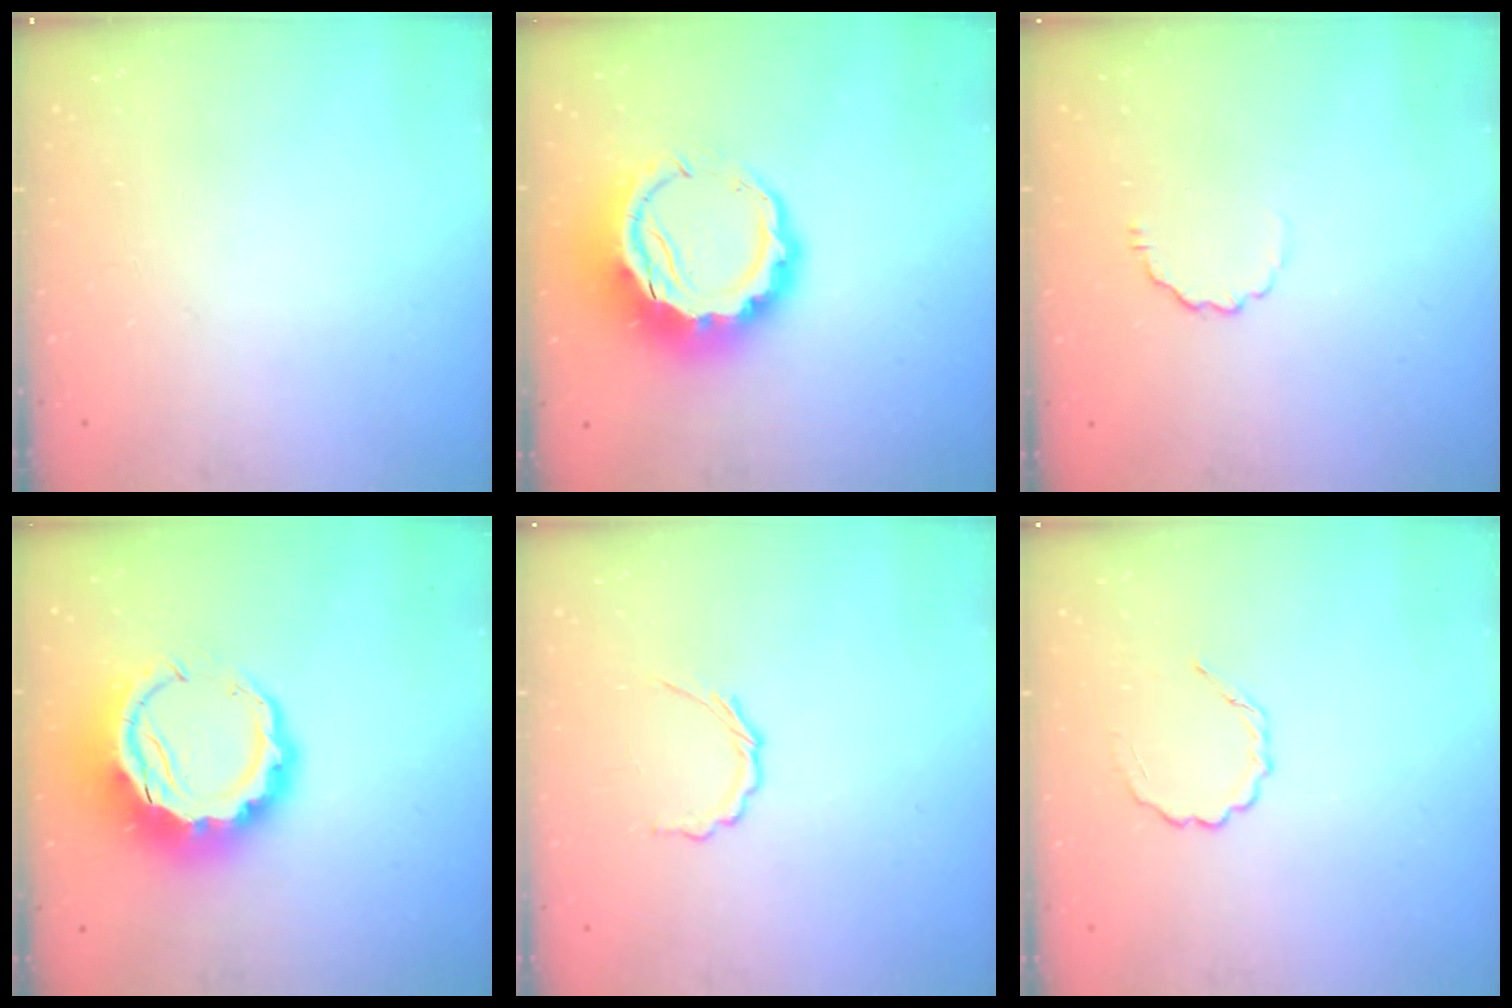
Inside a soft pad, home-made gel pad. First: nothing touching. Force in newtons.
{"total": 13.1, "press": 12.8, "slide": 2.8}
{"total": 3.9, "press": 3.6, "slide": 1.5}
{"total": 13.1, "press": 12.8, "slide": 2.8}
{"total": 2.4, "press": 2.3, "slide": 0.9}
{"total": 2.5, "press": 2.3, "slide": 0.9}